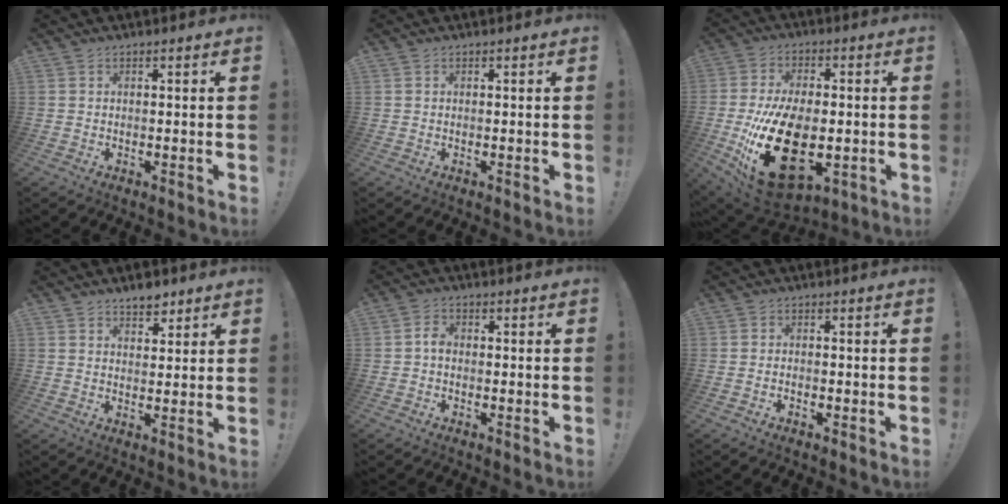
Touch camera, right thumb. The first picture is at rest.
{"total": 0.0}
{"total": 24.9, "force": [-4.6, 14.4, 19.7], "torque": [-0.371, 0.010, -0.060]}
{"total": 4.7, "force": [3.9, 2.0, 1.8], "torque": [-0.004, -0.027, 0.066]}
{"total": 2.9, "force": [-0.7, 1.9, 2.0], "torque": [-0.041, 0.013, -0.013]}
{"total": 1.1, "force": [-0.9, 0.4, 0.5], "torque": [-0.011, 0.000, -0.014]}